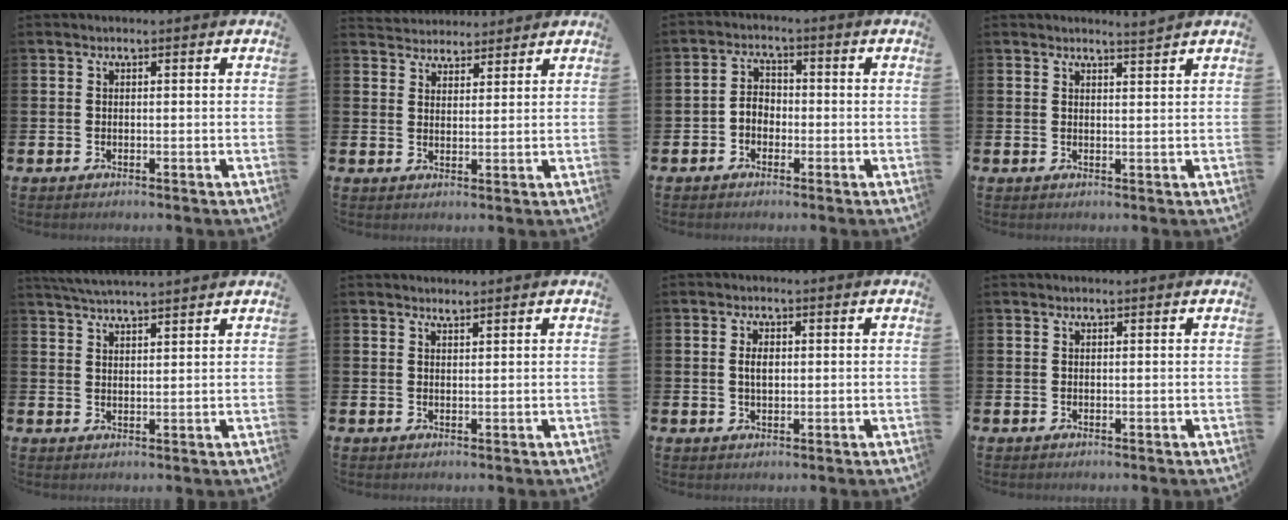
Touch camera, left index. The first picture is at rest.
{"total": 3.6, "force": [3.4, 1.0, -0.4], "torque": [-0.003, -0.014, 0.063]}
{"total": 2.6, "force": [-1.4, 2.0, 1.0], "torque": [-0.019, 0.008, -0.034]}
{"total": 2.3, "force": [2.3, -0.3, 0.0], "torque": [0.011, -0.016, 0.039]}
{"total": 4.0, "force": [4.0, -0.4, 0.6], "torque": [-0.017, -0.015, 0.071]}
{"total": 1.2, "force": [1.2, -0.1, 0.0], "torque": [0.004, -0.007, 0.022]}
{"total": 2.4, "force": [0.4, 1.3, 1.9], "torque": [-0.014, -0.003, 0.002]}
{"total": 0.0}